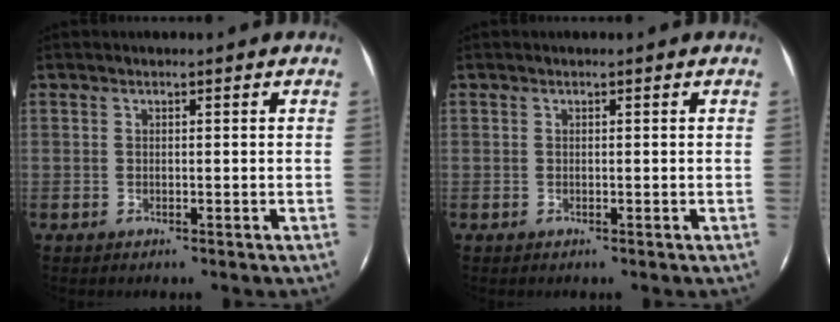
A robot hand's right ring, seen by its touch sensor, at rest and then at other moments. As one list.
[{"total": 0.0}]